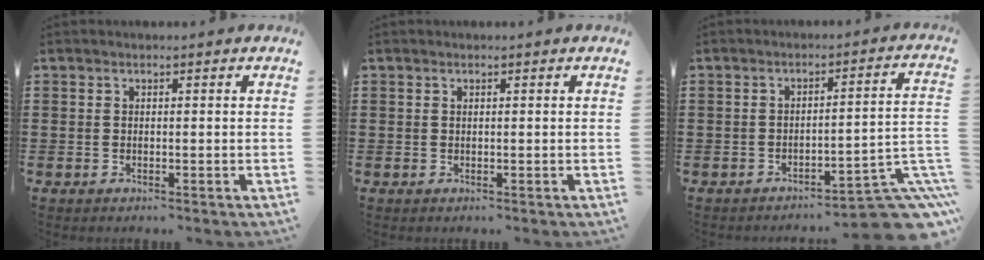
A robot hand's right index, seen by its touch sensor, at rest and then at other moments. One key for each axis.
{"total": 0.0}
{"total": 7.6, "fx": -5.8, "fy": 1.2, "fz": 4.8, "tx": -0.059, "ty": 0.001, "tz": -0.107}